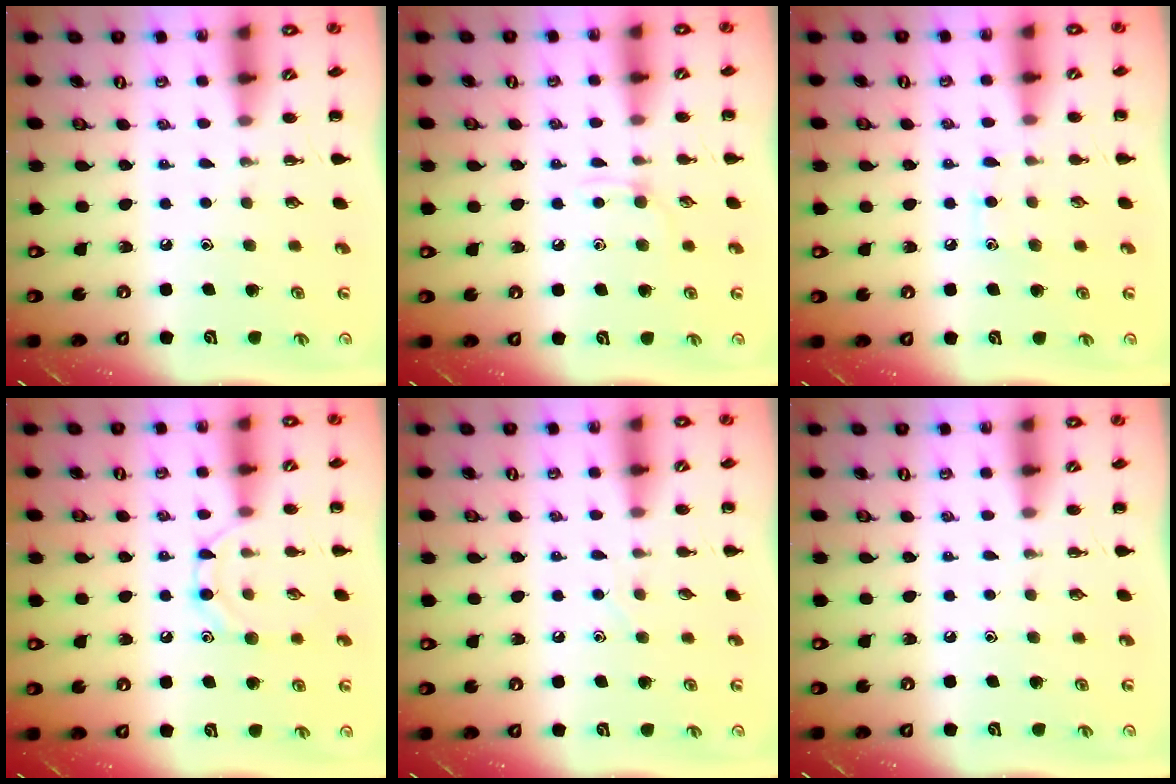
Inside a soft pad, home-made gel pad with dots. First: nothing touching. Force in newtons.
{"total": 2.8, "press": 2.7, "slide": 0.9}
{"total": 6.9, "press": 6.5, "slide": 2.2}
{"total": 8.2, "press": 8.1, "slide": 1.2}
{"total": 2.3, "press": 2.3, "slide": 0.6}
{"total": 0.0}